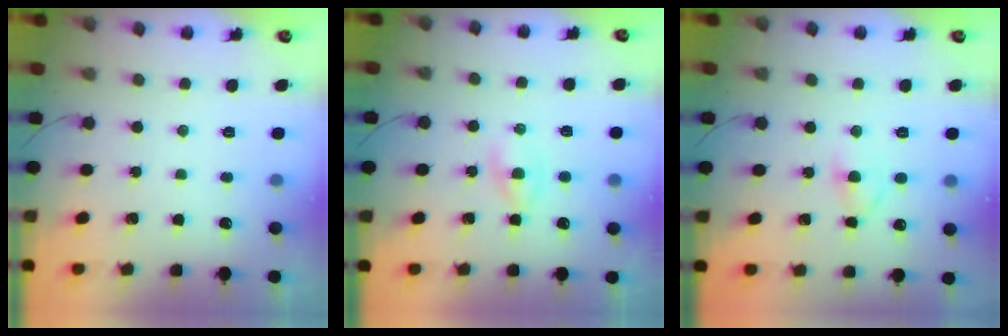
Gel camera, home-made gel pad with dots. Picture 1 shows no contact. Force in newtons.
{"total": 2.4, "press": 2.2, "slide": 0.9}
{"total": 4.1, "press": 3.9, "slide": 1.1}